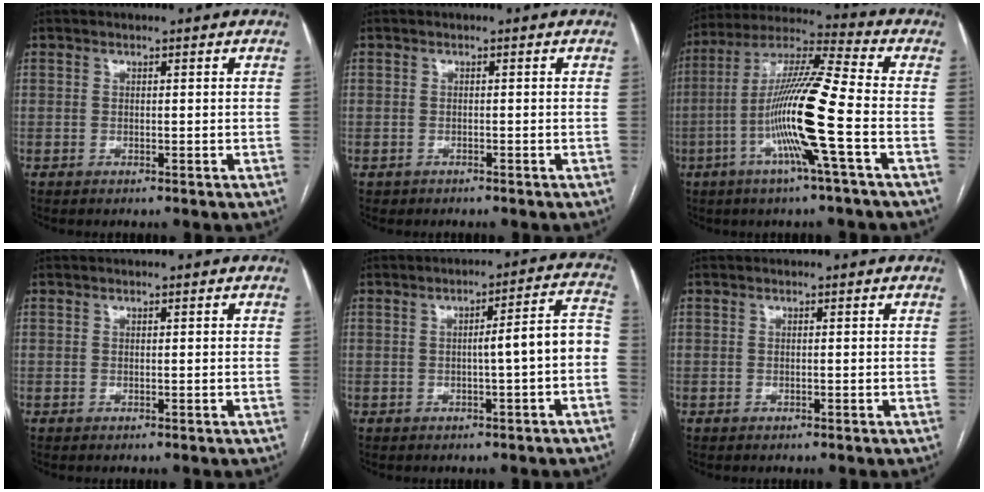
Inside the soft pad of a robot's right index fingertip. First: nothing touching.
{"total": 0.8, "force": [-0.5, 0.5, 0.0], "torque": [-0.009, 0.003, -0.010]}
{"total": 15.2, "force": [-4.2, -1.0, 14.6], "torque": [-0.281, -0.003, -0.091]}
{"total": 0.0}
{"total": 6.9, "force": [-1.2, 0.2, 6.8], "torque": [-0.084, 0.028, -0.017]}
{"total": 0.0}